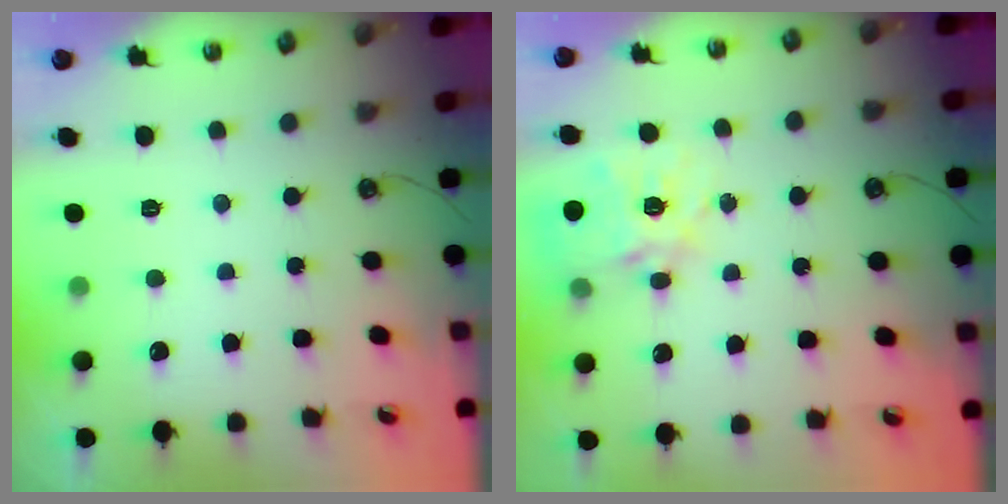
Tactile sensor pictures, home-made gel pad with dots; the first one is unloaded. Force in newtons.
{"total": 15.5, "press": 15.4, "slide": 1.4}